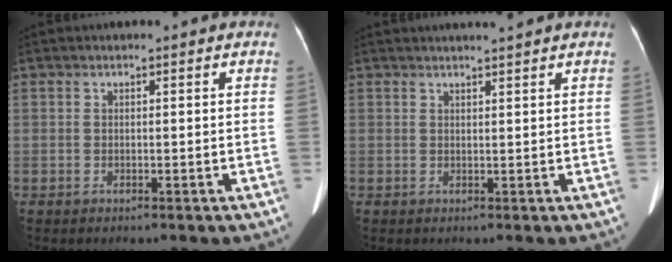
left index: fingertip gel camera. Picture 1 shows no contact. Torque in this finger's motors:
{"motor_torque": [0.16, -0.30, -0.05, -0.06]}